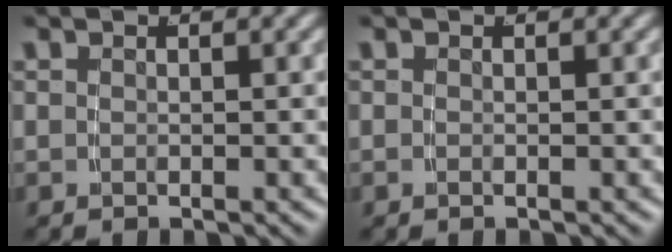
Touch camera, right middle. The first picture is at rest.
{"total": 0.0}